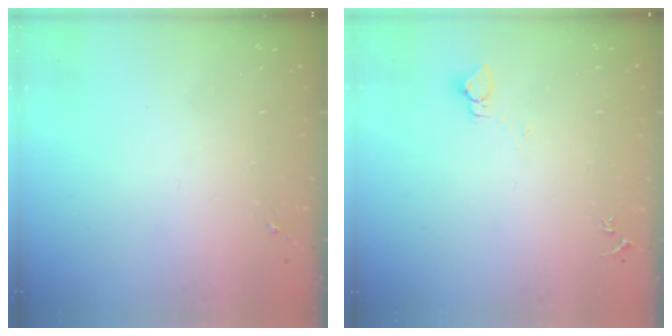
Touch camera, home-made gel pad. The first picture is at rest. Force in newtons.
{"total": 2.7, "press": 2.7, "slide": 0.1}